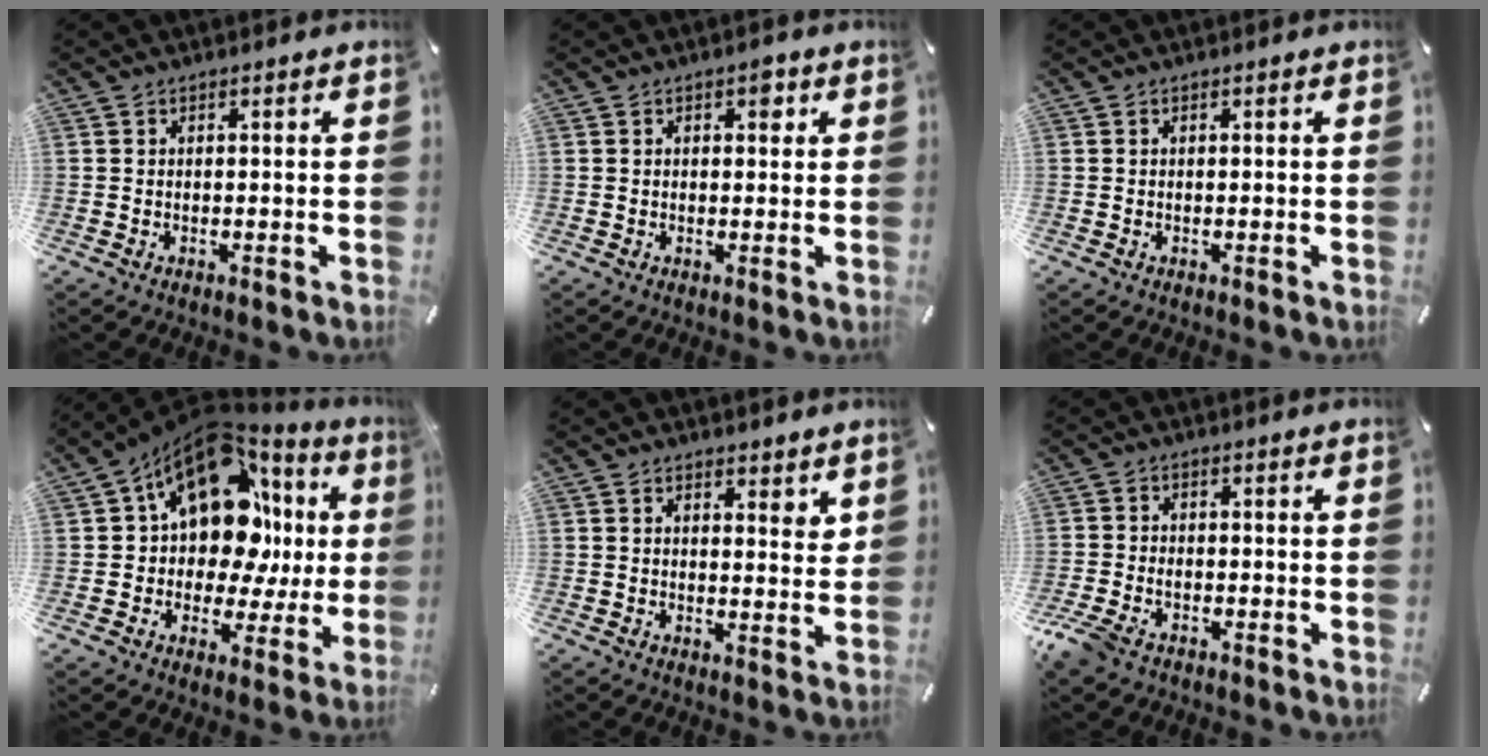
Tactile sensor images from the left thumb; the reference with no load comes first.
{"total": 2.7, "force": [1.0, 1.6, 1.8], "torque": [-0.016, -0.001, 0.010]}
{"total": 0.0}
{"total": 18.3, "force": [7.3, 11.3, 12.5], "torque": [-0.199, -0.068, 0.121]}
{"total": 3.7, "force": [2.6, 1.9, 1.7], "torque": [-0.014, -0.017, 0.043]}
{"total": 3.9, "force": [-2.4, 2.4, 1.9], "torque": [-0.048, 0.008, -0.048]}